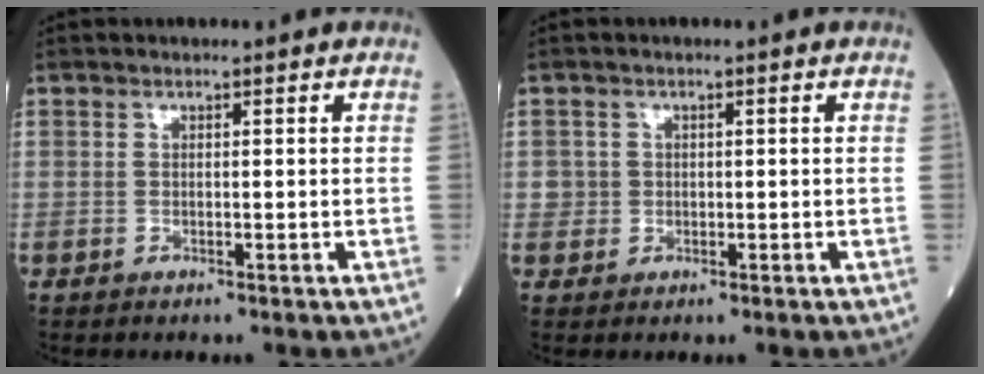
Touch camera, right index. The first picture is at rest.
{"total": 1.8, "force": [0.2, 1.8, 0.0], "torque": [0.010, 0.005, 0.000]}